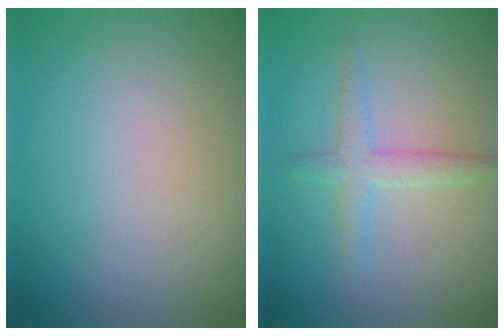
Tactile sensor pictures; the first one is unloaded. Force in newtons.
{"total": 2.3, "press": 2.3, "slide": 0.2}